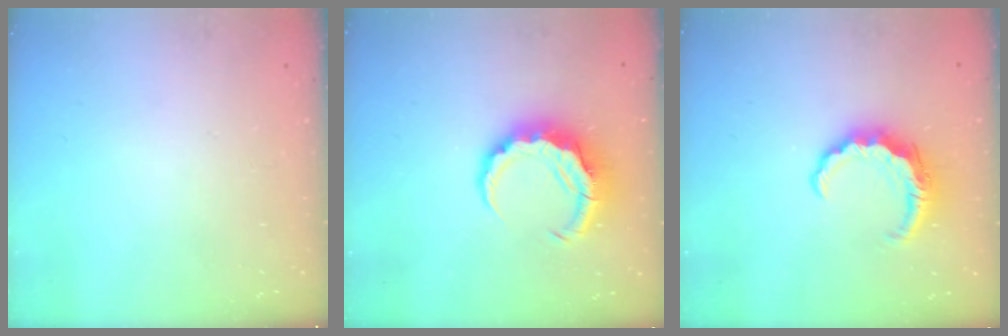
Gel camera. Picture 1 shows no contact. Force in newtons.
{"total": 8.4, "press": 8.3, "slide": 1.3}
{"total": 7.1, "press": 7.0, "slide": 0.8}